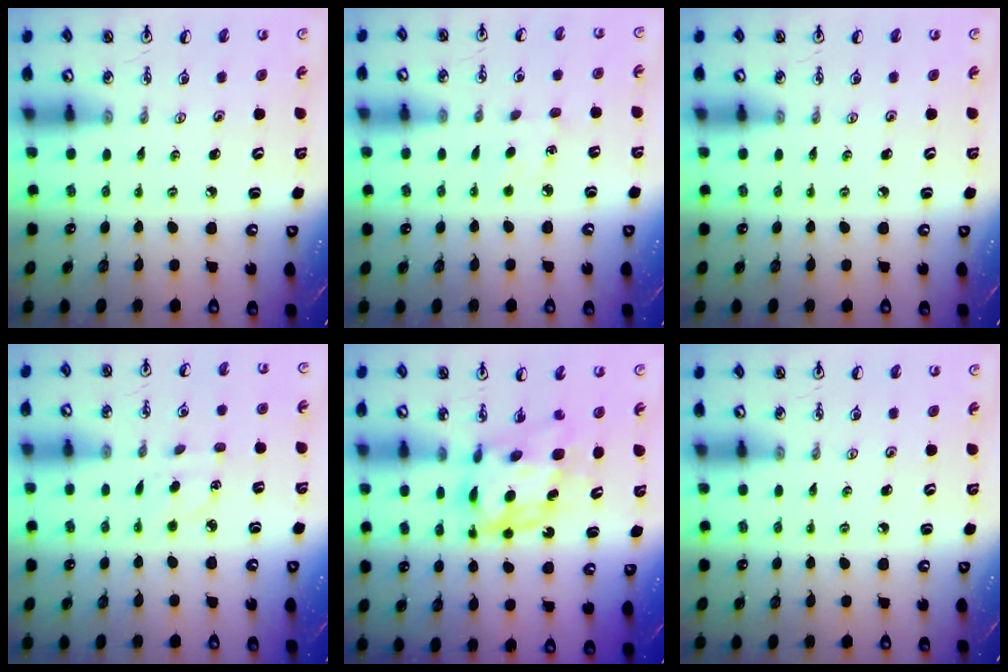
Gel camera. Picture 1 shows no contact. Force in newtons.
{"total": 3.6, "press": 3.5, "slide": 0.4}
{"total": 0.0}
{"total": 2.7, "press": 2.6, "slide": 0.4}
{"total": 7.1, "press": 7.1, "slide": 0.4}
{"total": 0.0}